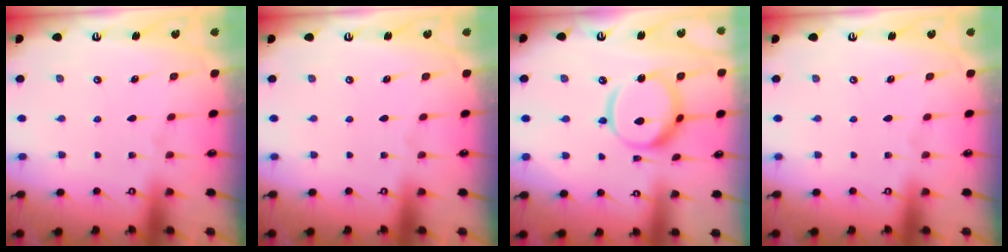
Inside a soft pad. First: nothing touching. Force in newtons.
{"total": 0.0}
{"total": 13.4, "press": 13.3, "slide": 1.4}
{"total": 0.0}